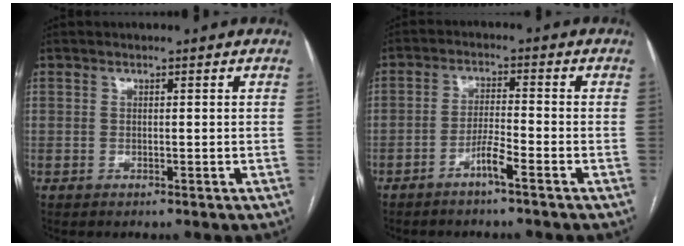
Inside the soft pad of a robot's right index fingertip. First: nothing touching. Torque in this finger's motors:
{"motor_torque": [0.18, -0.01, 0.07, 0.01]}